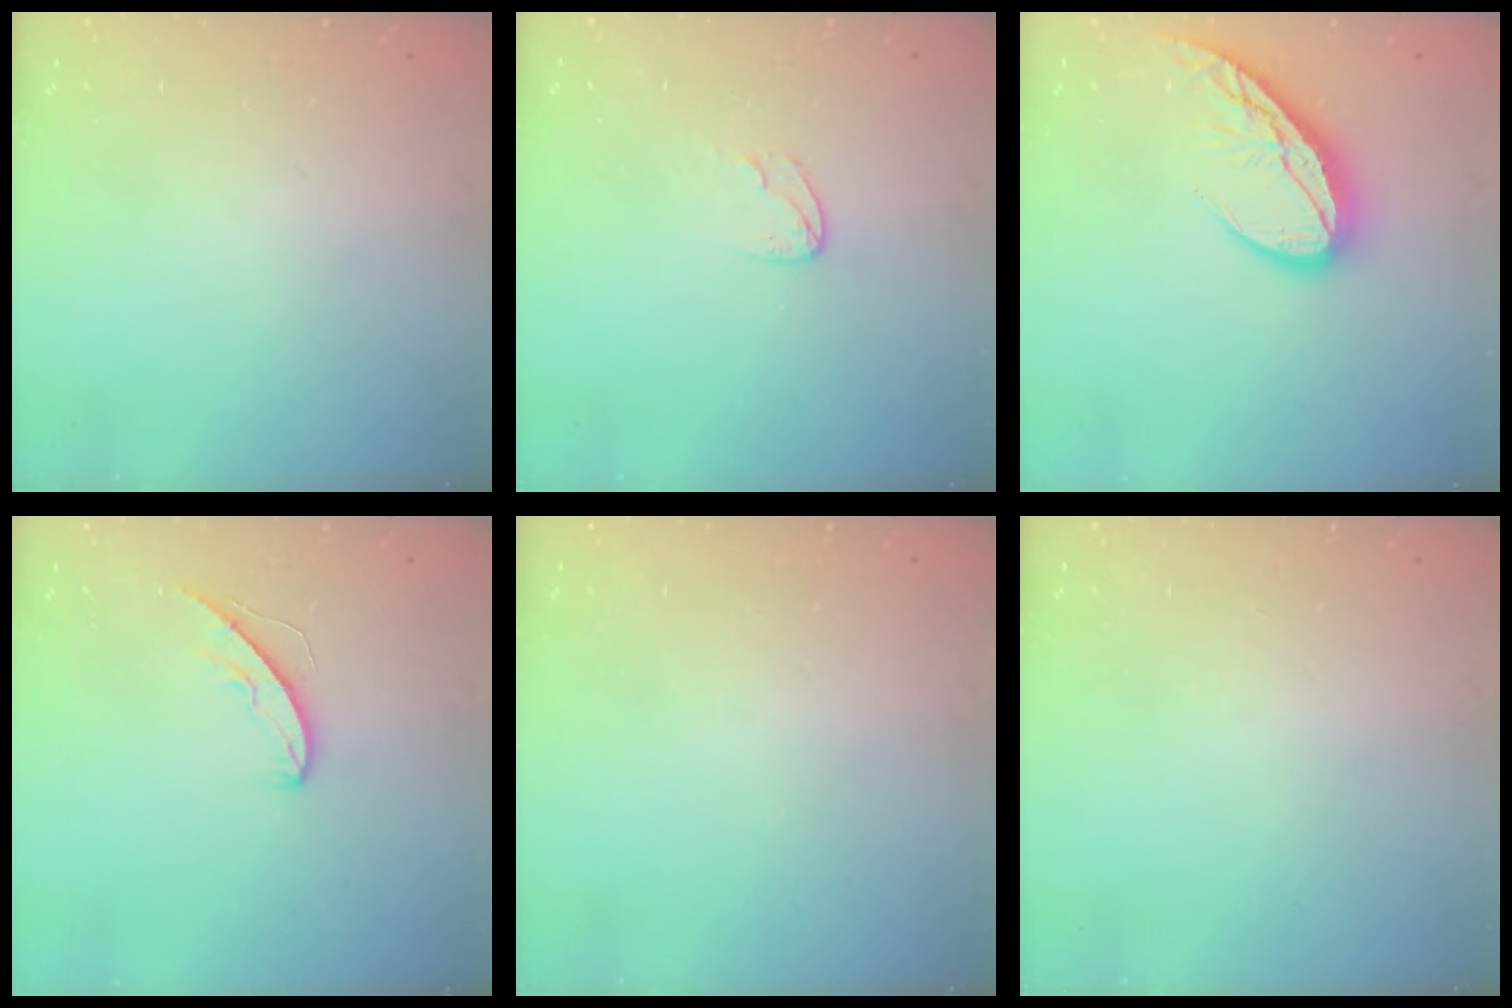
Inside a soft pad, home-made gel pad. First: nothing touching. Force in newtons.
{"total": 3.9, "press": 3.9, "slide": 0.2}
{"total": 11.8, "press": 11.7, "slide": 1.2}
{"total": 5.0, "press": 5.0, "slide": 0.4}
{"total": 0.0}
{"total": 0.0}